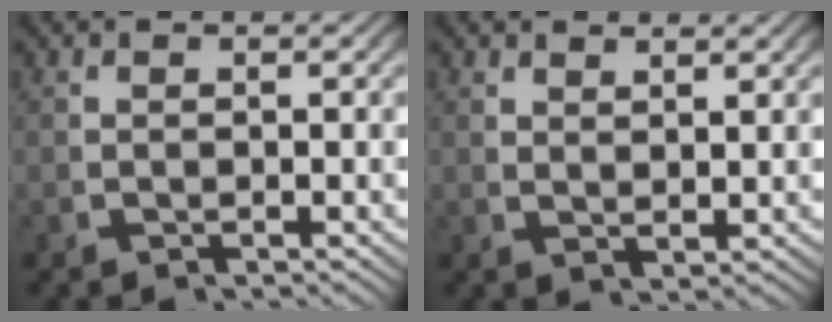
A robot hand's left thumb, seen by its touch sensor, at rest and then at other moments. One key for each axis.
{"total": 1.8, "fx": 1.8, "fy": 0.0, "fz": 0.5, "tx": -0.007, "ty": -0.005, "tz": 0.043}